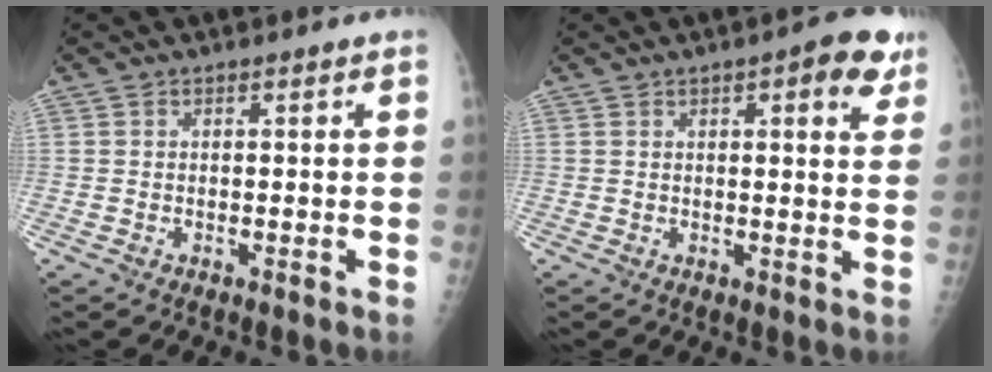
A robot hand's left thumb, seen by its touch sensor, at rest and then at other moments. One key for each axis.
{"total": 7.2, "fx": 3.6, "fy": 2.4, "fz": 5.7, "tx": -0.049, "ty": -0.009, "tz": 0.037}